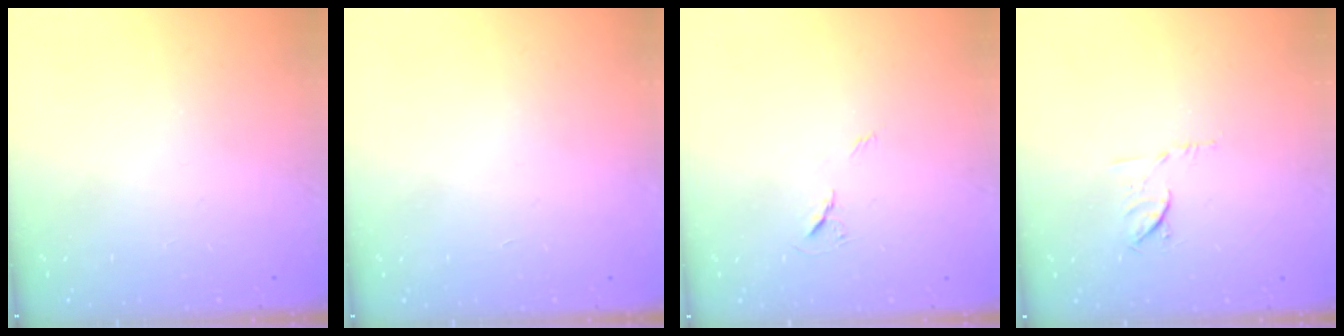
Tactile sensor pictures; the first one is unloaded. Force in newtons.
{"total": 1.7, "press": 1.7, "slide": 0.1}
{"total": 5.8, "press": 5.4, "slide": 2.2}
{"total": 6.7, "press": 6.6, "slide": 1.1}